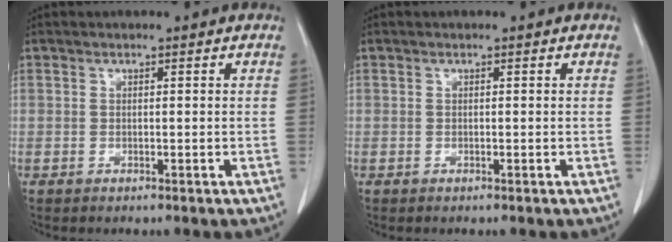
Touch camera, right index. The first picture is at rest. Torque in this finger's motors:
{"motor_torque": [0.00, 0.00, 0.00, 0.00]}